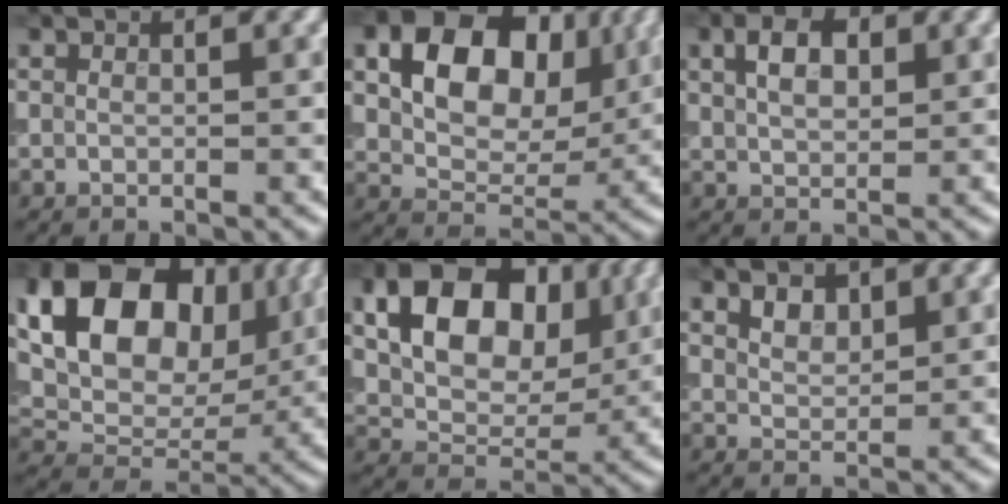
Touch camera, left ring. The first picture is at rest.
{"total": 10.0, "force": [2.9, 6.8, 6.7], "torque": [-0.112, 0.001, 0.043]}
{"total": 3.4, "force": [1.3, 2.1, 2.5], "torque": [-0.047, 0.007, 0.022]}
{"total": 14.4, "force": [4.9, 9.9, 9.3], "torque": [-0.165, 0.023, 0.082]}
{"total": 10.2, "force": [3.1, 7.0, 6.9], "torque": [-0.120, -0.002, 0.050]}
{"total": 1.9, "force": [1.3, 1.1, 0.8], "torque": [-0.016, 0.000, 0.025]}